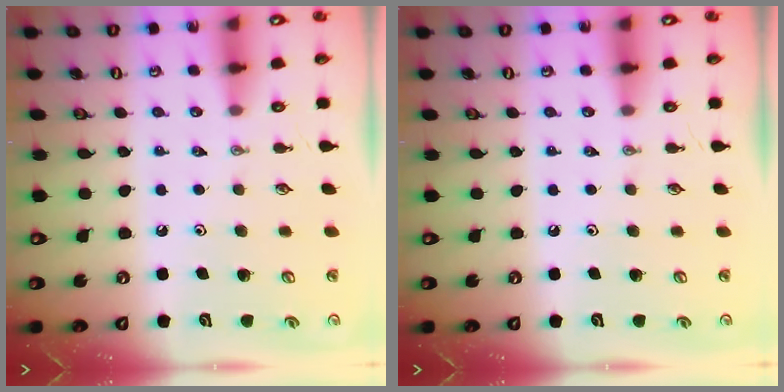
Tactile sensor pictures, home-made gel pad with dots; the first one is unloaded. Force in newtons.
{"total": 0.0}